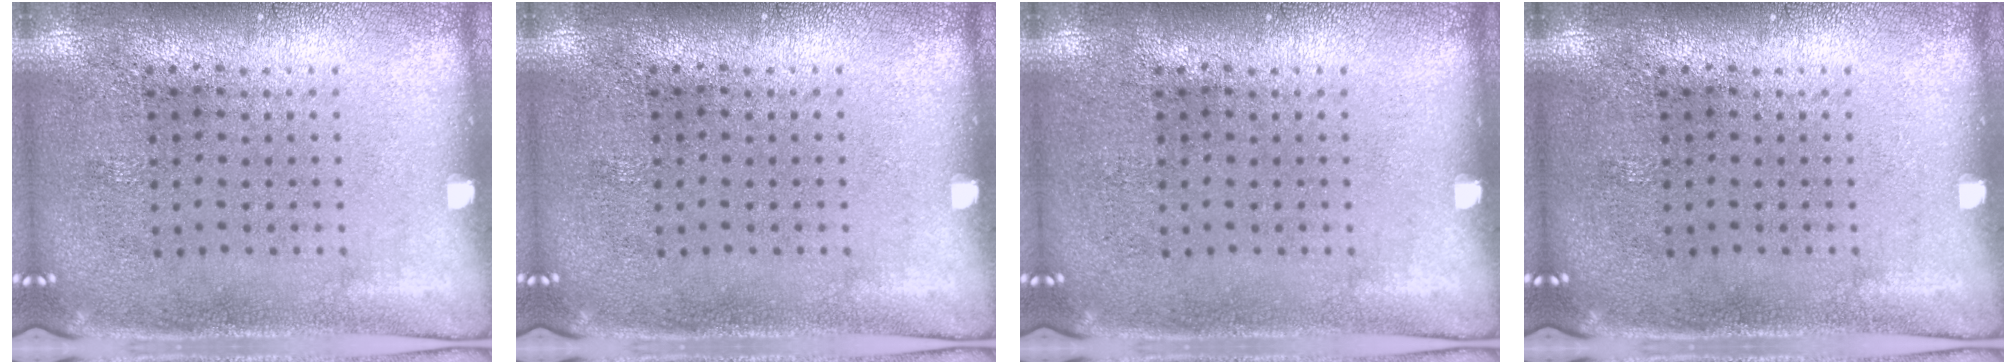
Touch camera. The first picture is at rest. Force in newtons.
{"total": 0.0}
{"total": 0.0}
{"total": 0.0}